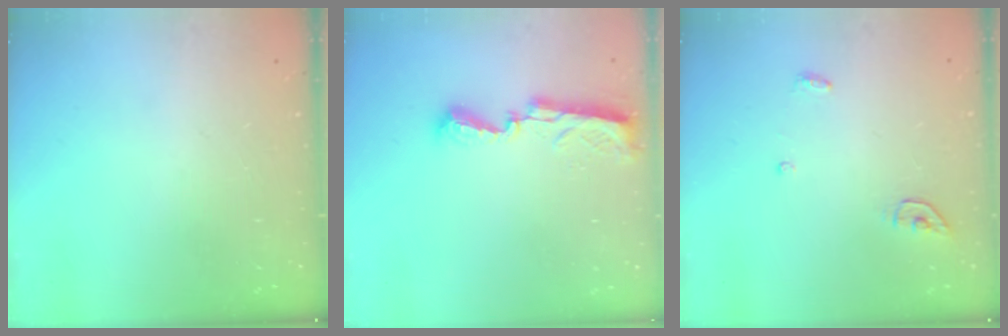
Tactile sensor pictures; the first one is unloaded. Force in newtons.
{"total": 8.3, "press": 8.2, "slide": 0.4}
{"total": 3.9, "press": 3.8, "slide": 0.3}